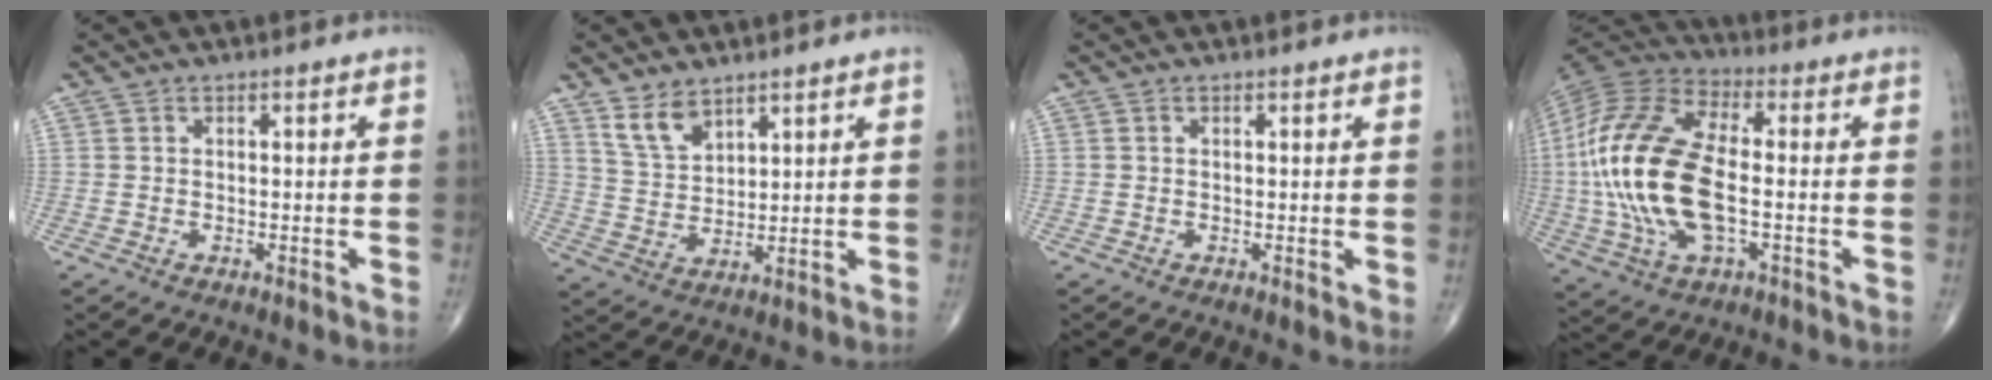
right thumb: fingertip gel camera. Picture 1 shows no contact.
{"total": 6.2, "force": [4.4, 3.1, 3.1], "torque": [-0.044, -0.028, 0.095]}
{"total": 0.7, "force": [0.1, 0.3, 0.7], "torque": [-0.011, -0.003, 0.000]}
{"total": 23.1, "force": [-1.9, 11.0, 20.2], "torque": [-0.445, 0.011, -0.036]}